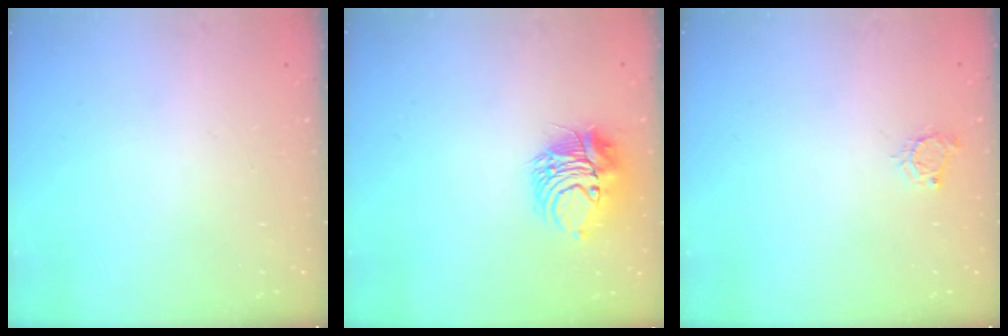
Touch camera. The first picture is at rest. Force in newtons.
{"total": 9.4, "press": 9.4, "slide": 0.5}
{"total": 4.6, "press": 4.6, "slide": 0.5}